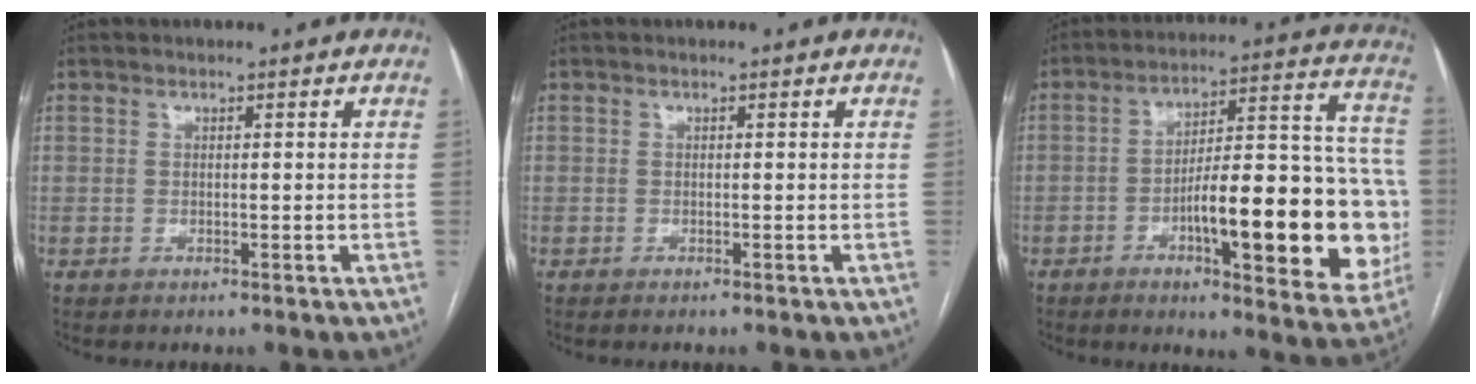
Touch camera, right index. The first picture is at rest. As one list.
[{"total": 0.6, "force": [-0.5, -0.1, 0.3], "torque": [-0.001, 0.000, -0.010]}, {"total": 24.0, "force": [-5.8, 5.7, 22.6], "torque": [-0.242, 0.029, -0.067]}]